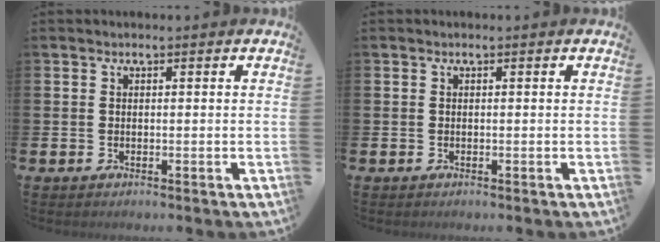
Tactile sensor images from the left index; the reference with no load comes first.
{"total": 0.0}